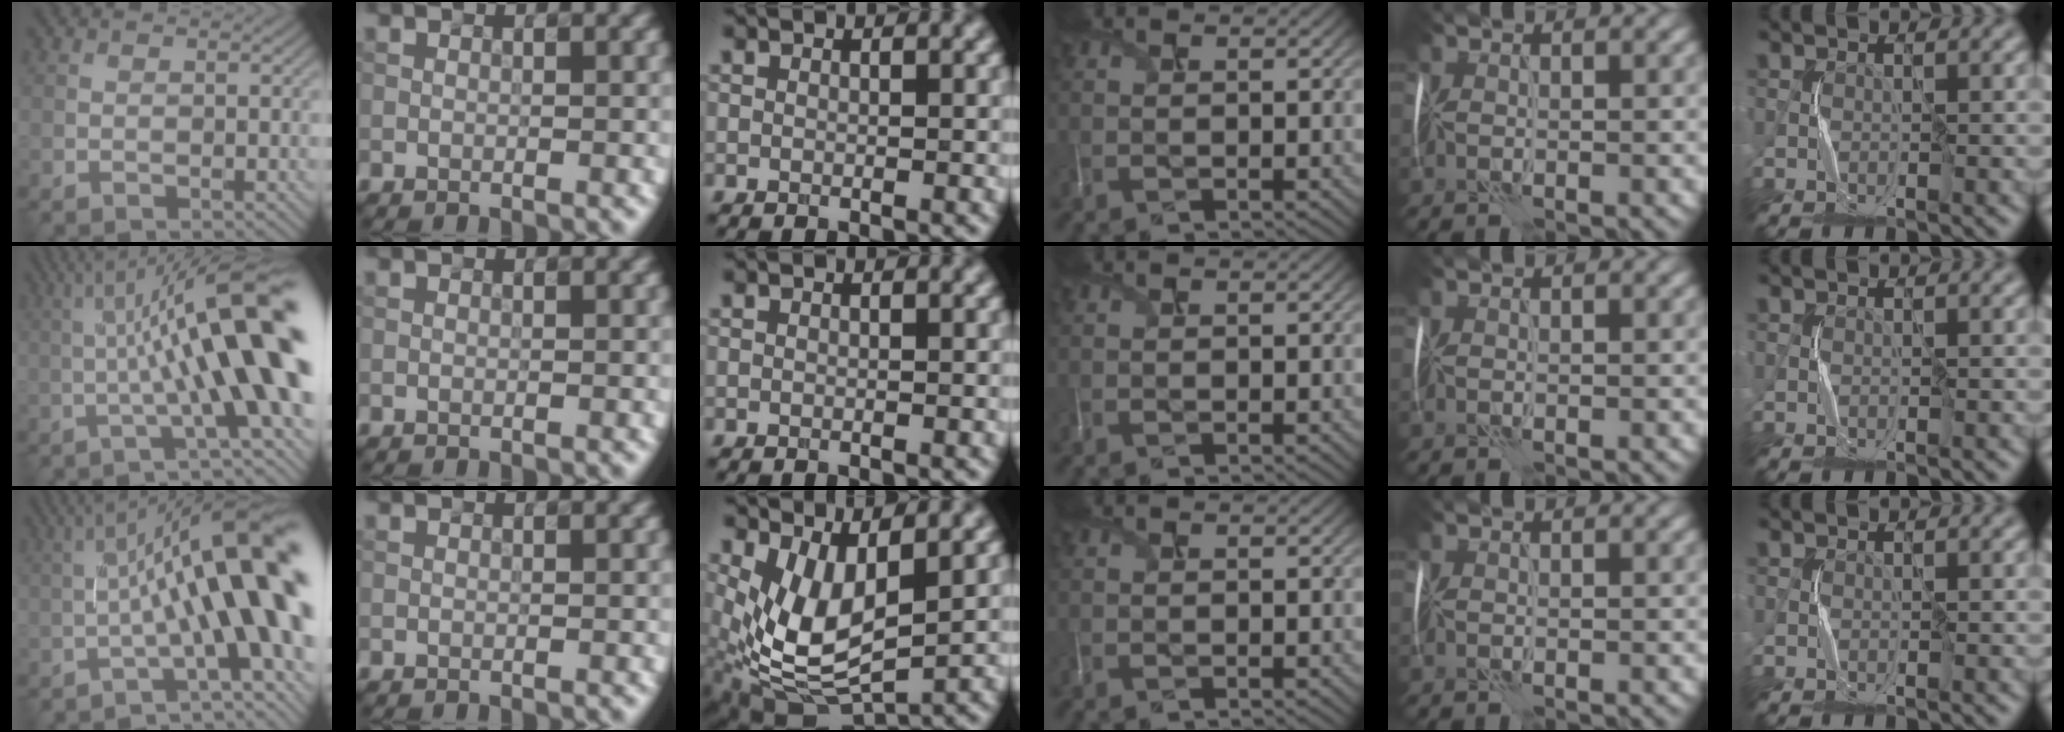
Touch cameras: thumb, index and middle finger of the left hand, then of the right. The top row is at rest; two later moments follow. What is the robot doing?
{"motion": "shake", "object": "plastic piggy bank"}